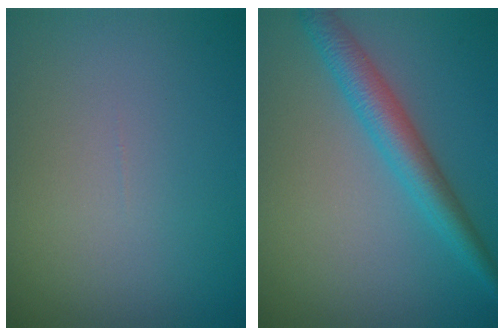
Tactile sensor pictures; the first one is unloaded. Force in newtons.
{"total": 4.0, "press": 4.0, "slide": 0.1}